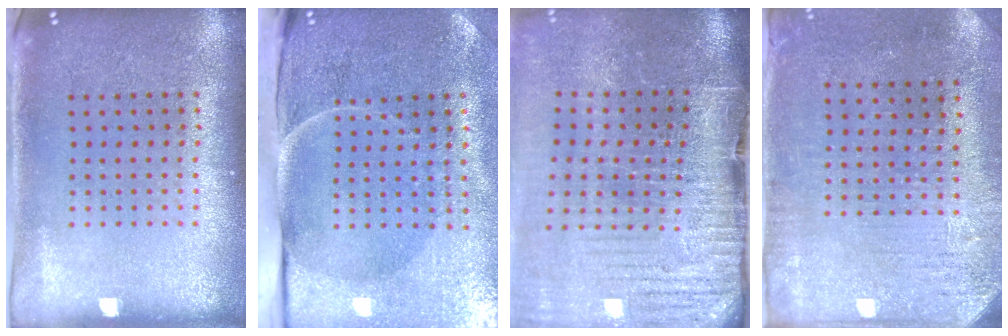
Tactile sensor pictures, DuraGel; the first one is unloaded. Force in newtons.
{"total": 4.9, "press": 3.9, "slide": 3.0}
{"total": 4.3, "press": 3.6, "slide": 2.4}
{"total": 3.1, "press": 2.6, "slide": 1.7}